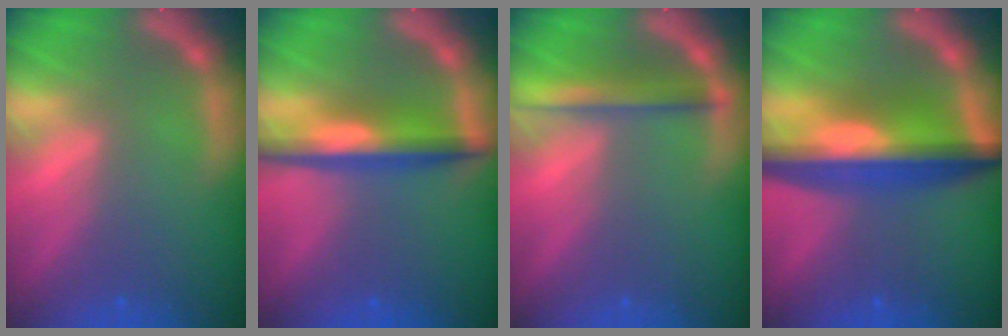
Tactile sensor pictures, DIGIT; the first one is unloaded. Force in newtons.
{"total": 5.5}
{"total": 3.5}
{"total": 10.1}